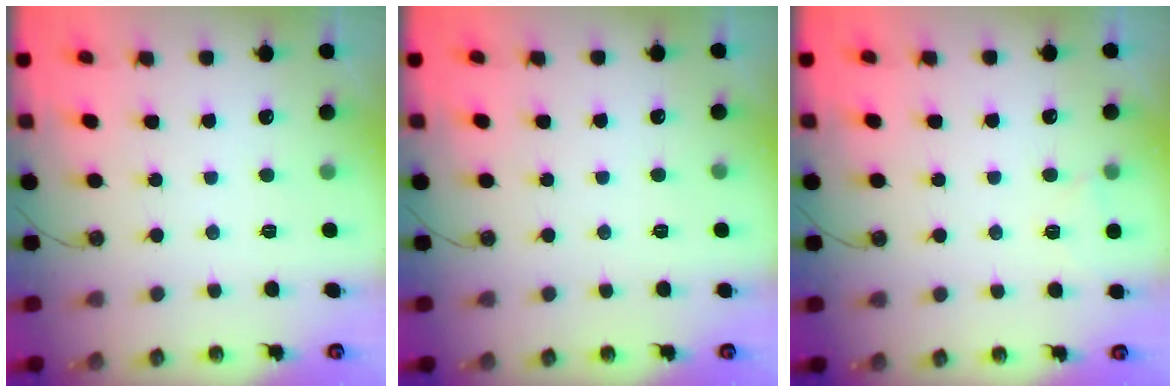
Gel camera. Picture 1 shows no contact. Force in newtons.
{"total": 2.1, "press": 1.5, "slide": 1.5}
{"total": 3.1, "press": 3.1, "slide": 0.4}